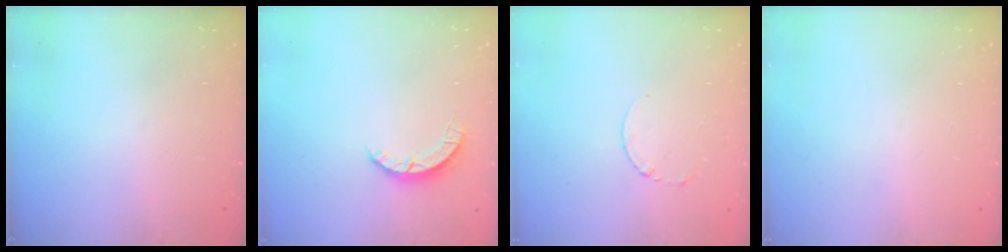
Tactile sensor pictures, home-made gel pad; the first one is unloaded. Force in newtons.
{"total": 2.7, "press": 2.7, "slide": 0.4}
{"total": 2.5, "press": 2.5, "slide": 0.3}
{"total": 0.0}